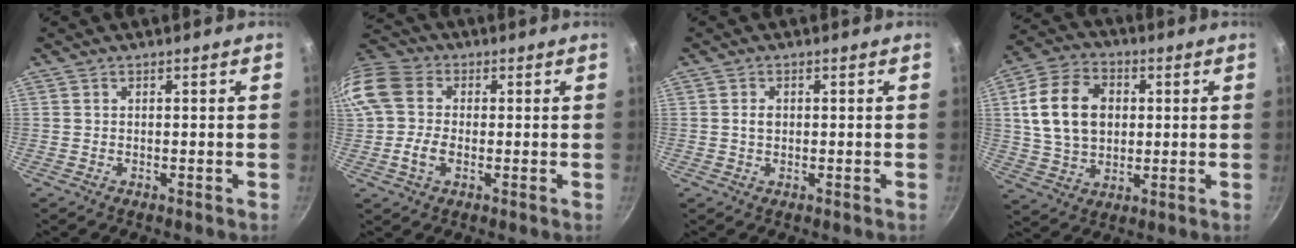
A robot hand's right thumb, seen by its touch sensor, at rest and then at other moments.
{"total": 13.1, "force": [-0.5, 10.2, 8.2], "torque": [-0.173, 0.026, -0.020]}
{"total": 1.8, "force": [0.1, 1.3, 1.2], "torque": [-0.016, 0.004, 0.002]}
{"total": 15.1, "force": [2.5, 11.1, 10.0], "torque": [-0.165, 0.007, 0.042]}